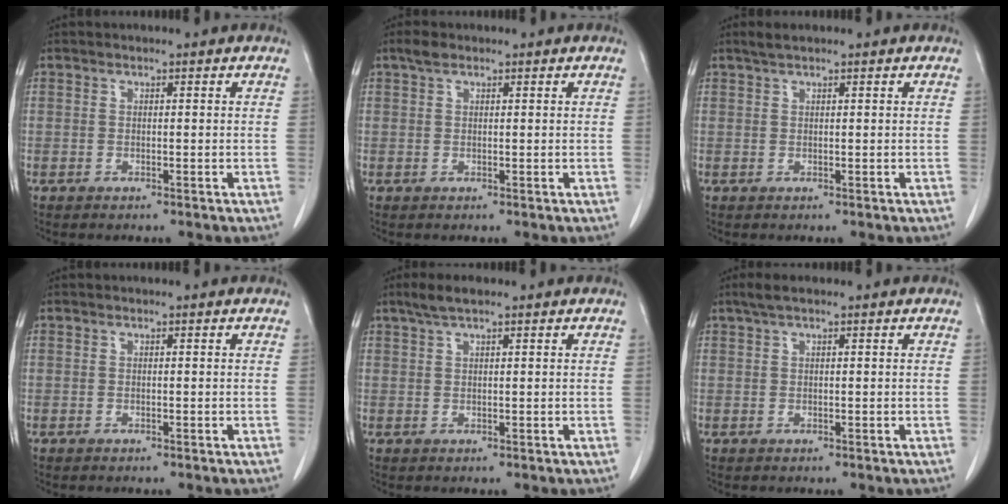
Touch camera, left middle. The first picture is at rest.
{"total": 1.5, "force": [1.1, 0.6, 0.8], "torque": [-0.020, 0.011, 0.020]}
{"total": 1.5, "force": [1.3, 0.1, 0.9], "torque": [-0.022, 0.008, 0.027]}
{"total": 0.0}
{"total": 3.0, "force": [2.2, 0.5, 2.0], "torque": [-0.047, 0.010, 0.044]}
{"total": 2.3, "force": [1.6, 0.3, 1.6], "torque": [-0.037, 0.016, 0.029]}